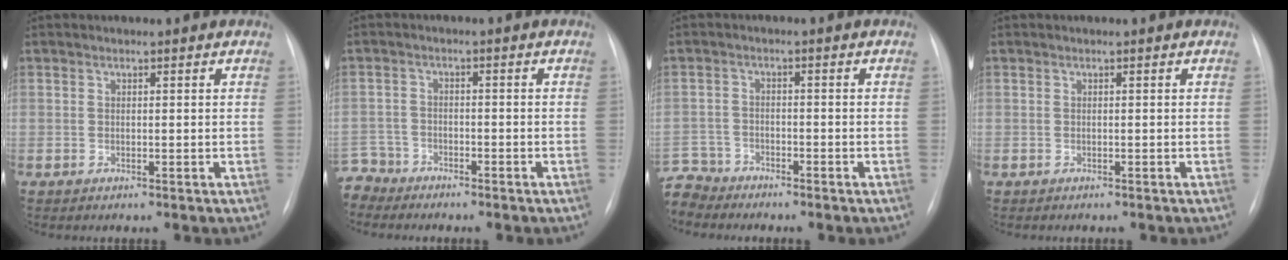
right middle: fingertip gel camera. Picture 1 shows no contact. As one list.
[{"total": 5.2, "force": [-4.7, 2.0, -0.8], "torque": [0.022, -0.003, -0.094]}, {"total": 5.9, "force": [-5.6, 1.9, -0.5], "torque": [0.012, 0.002, -0.113]}, {"total": 1.0, "force": [-0.9, 0.3, 0.4], "torque": [-0.009, -0.001, -0.010]}]